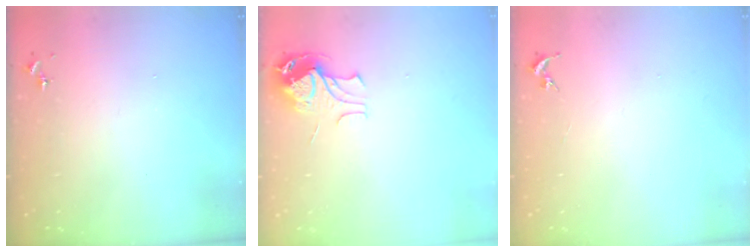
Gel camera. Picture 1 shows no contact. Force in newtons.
{"total": 9.5, "press": 9.5, "slide": 1.1}
{"total": 0.0}